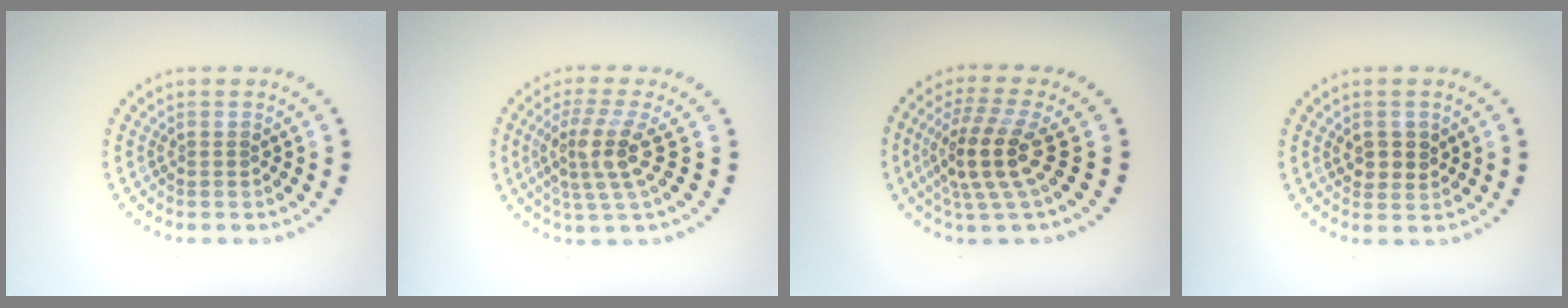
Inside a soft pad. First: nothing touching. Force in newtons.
{"total": 3.9, "press": 2.9, "slide": 2.6}
{"total": 4.6, "press": 3.8, "slide": 2.6}
{"total": 2.3, "press": 2.2, "slide": 0.6}